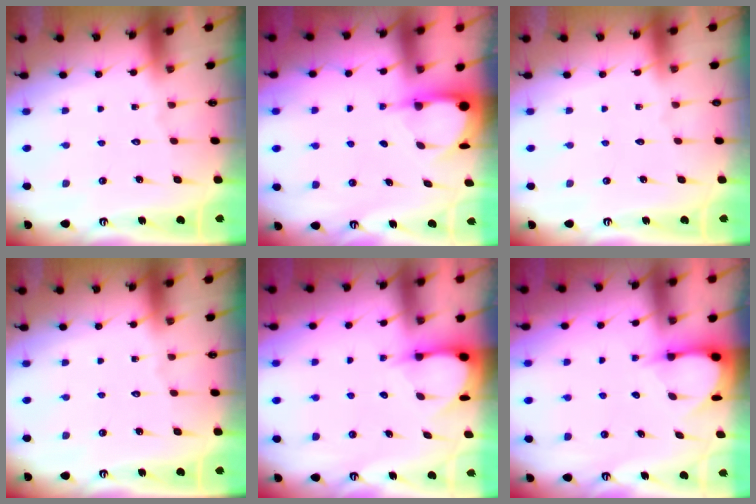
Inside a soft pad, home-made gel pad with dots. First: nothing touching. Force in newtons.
{"total": 4.0, "press": 3.9, "slide": 0.3}
{"total": 0.0}
{"total": 0.0}
{"total": 3.4, "press": 3.4, "slide": 0.3}
{"total": 3.4, "press": 3.4, "slide": 0.3}